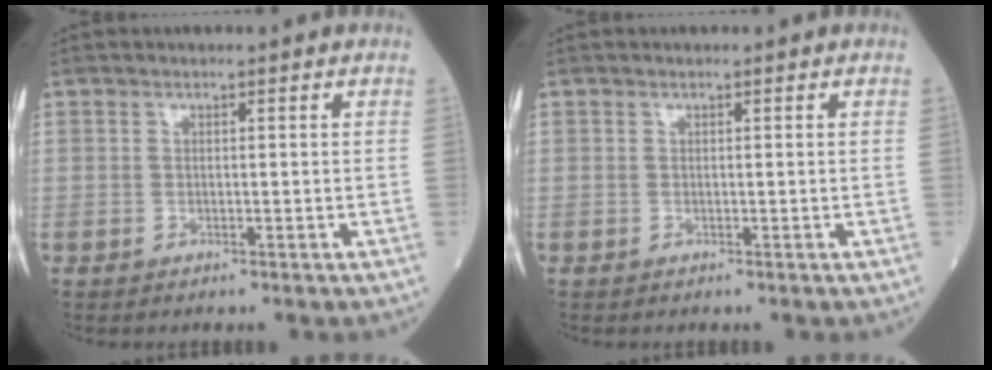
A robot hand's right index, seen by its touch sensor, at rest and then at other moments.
{"total": 0.0}